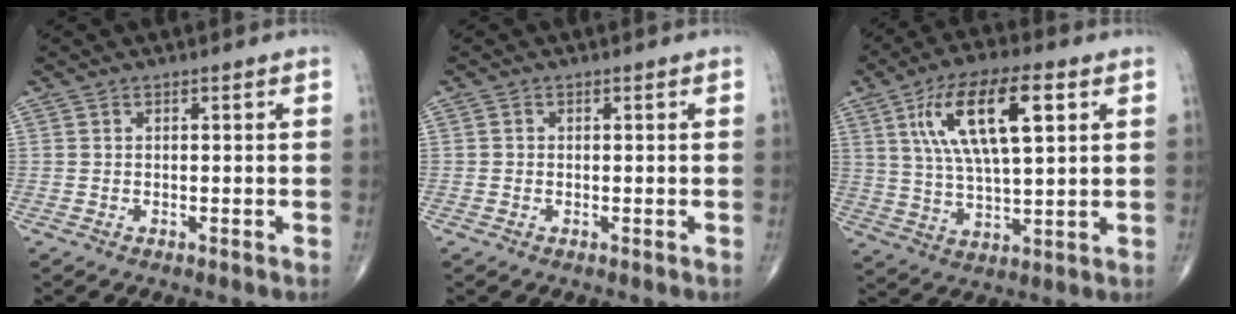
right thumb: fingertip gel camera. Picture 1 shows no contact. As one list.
[{"total": 0.5, "force": [-0.1, 0.5, 0.1], "torque": [0.000, 0.002, -0.003]}, {"total": 16.2, "force": [5.7, 5.8, 14.0], "torque": [-0.245, -0.002, 0.100]}]